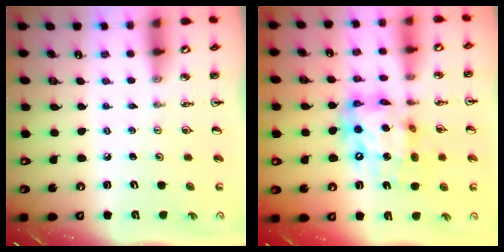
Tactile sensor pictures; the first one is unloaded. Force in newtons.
{"total": 15.4, "press": 15.4, "slide": 1.2}